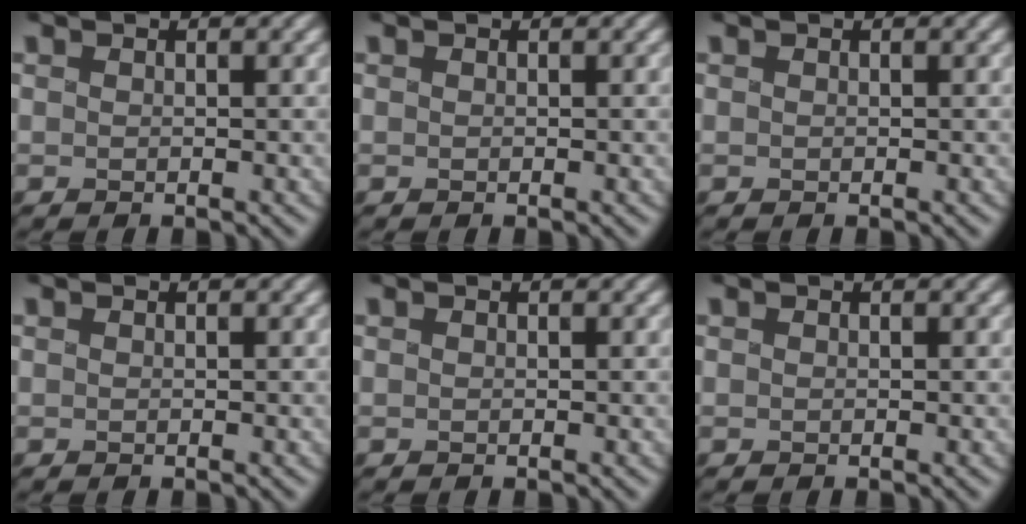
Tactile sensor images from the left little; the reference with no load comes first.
{"total": 0.0}
{"total": 0.0}
{"total": 0.0}
{"total": 0.0}
{"total": 0.0}